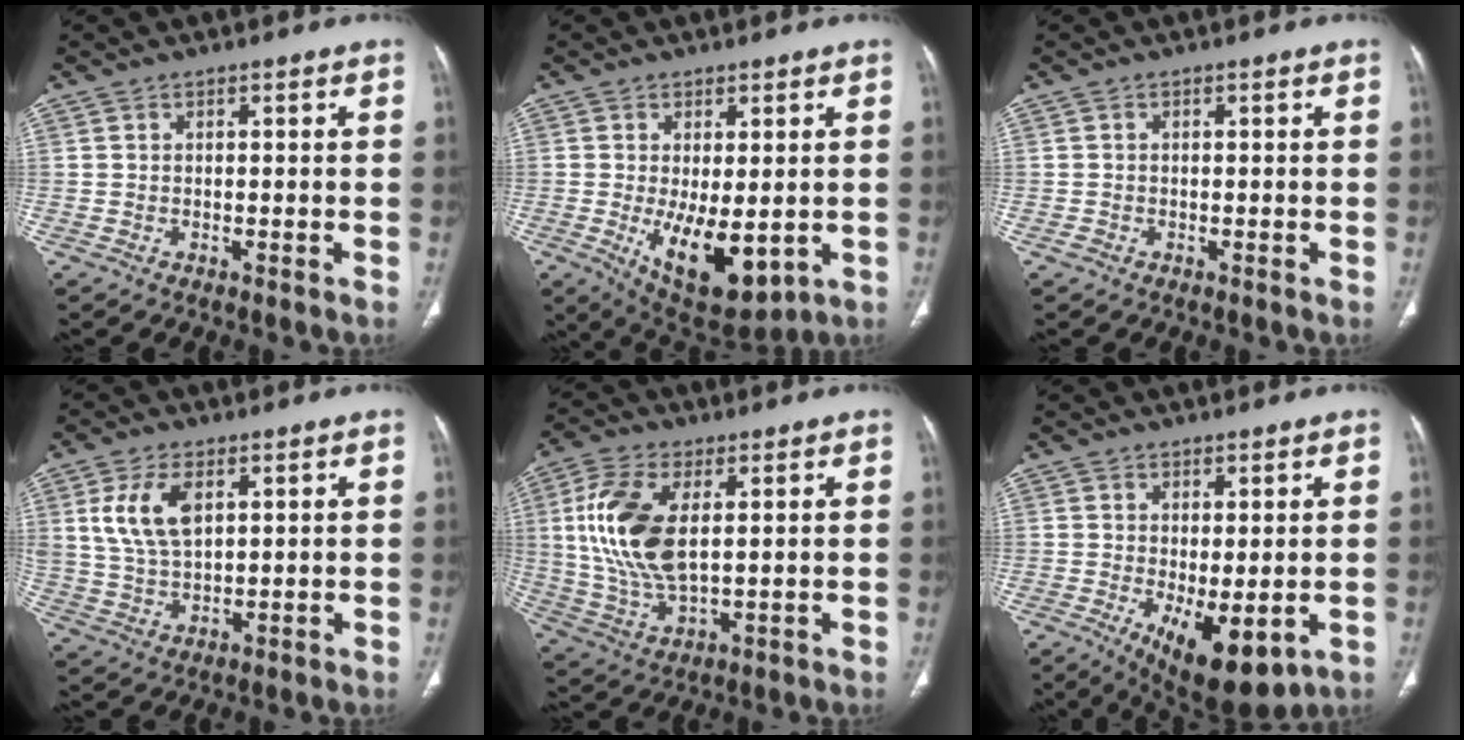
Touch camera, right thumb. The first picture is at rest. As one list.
[{"total": 12.1, "force": [-2.2, 5.6, 10.5], "torque": [-0.151, -0.026, -0.010]}, {"total": 0.8, "force": [-0.4, 0.6, 0.2], "torque": [-0.004, 0.001, -0.008]}, {"total": 9.4, "force": [3.3, 5.1, 7.2], "torque": [-0.144, -0.009, 0.069]}, {"total": 15.1, "force": [3.0, 7.7, 12.7], "torque": [-0.269, -0.009, 0.064]}, {"total": 10.8, "force": [-2.8, 4.6, 9.3], "torque": [-0.132, -0.020, -0.025]}]